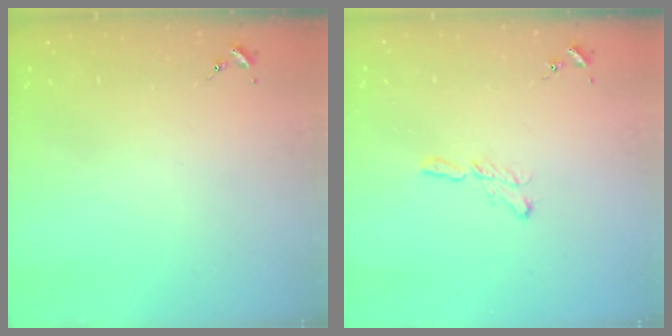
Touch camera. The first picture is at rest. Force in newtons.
{"total": 5.6, "press": 5.6, "slide": 0.2}